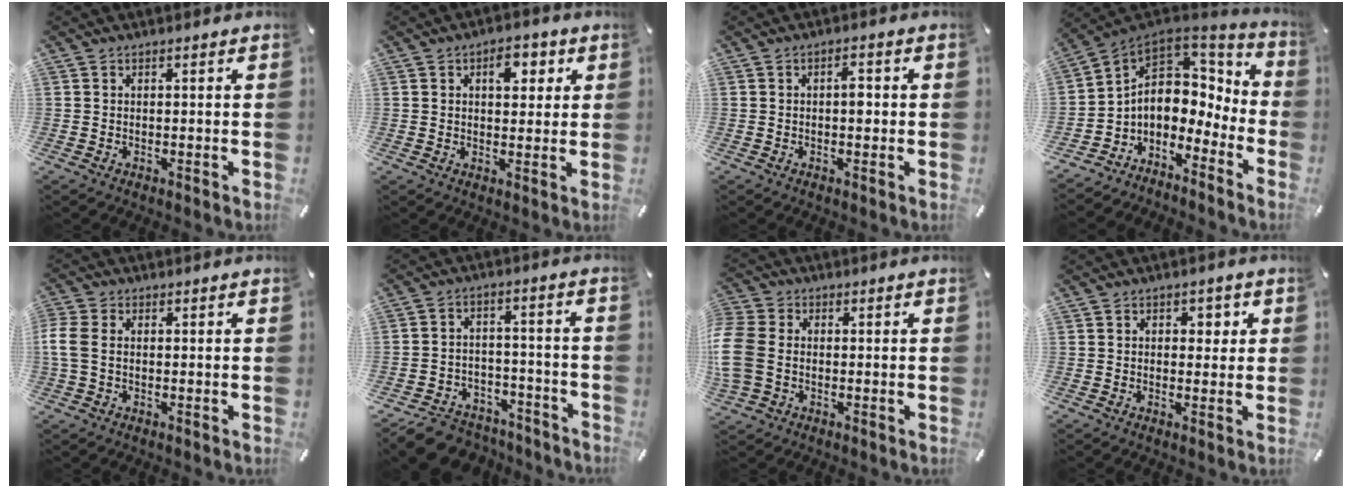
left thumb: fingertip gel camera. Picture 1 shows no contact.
{"total": 5.8, "force": [1.9, 3.8, 4.0], "torque": [-0.030, -0.011, 0.019]}
{"total": 2.9, "force": [0.0, 1.6, 2.4], "torque": [-0.032, 0.000, -0.007]}
{"total": 7.8, "force": [0.4, 6.6, 4.2], "torque": [-0.095, -0.027, 0.006]}
{"total": 4.8, "force": [-0.2, 3.1, 3.6], "torque": [-0.093, -0.002, -0.008]}
{"total": 8.5, "force": [-6.5, 5.0, 2.4], "torque": [-0.032, 0.043, -0.116]}
{"total": 8.7, "force": [-0.8, 7.0, 5.0], "torque": [-0.126, 0.013, -0.011]}
{"total": 2.5, "force": [0.3, 2.1, 1.4], "torque": [-0.007, -0.002, -0.005]}